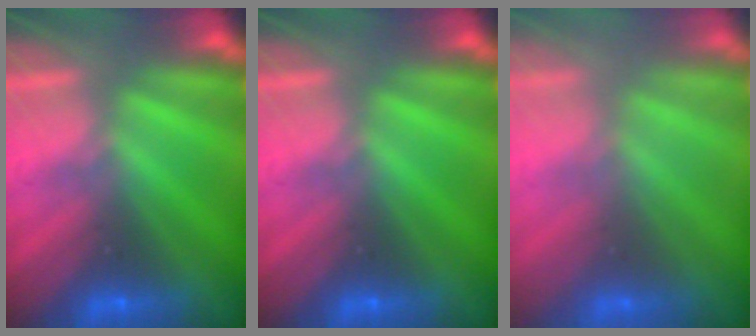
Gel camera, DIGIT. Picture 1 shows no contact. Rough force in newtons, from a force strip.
{"total": 0.0}
{"total": 2.4}